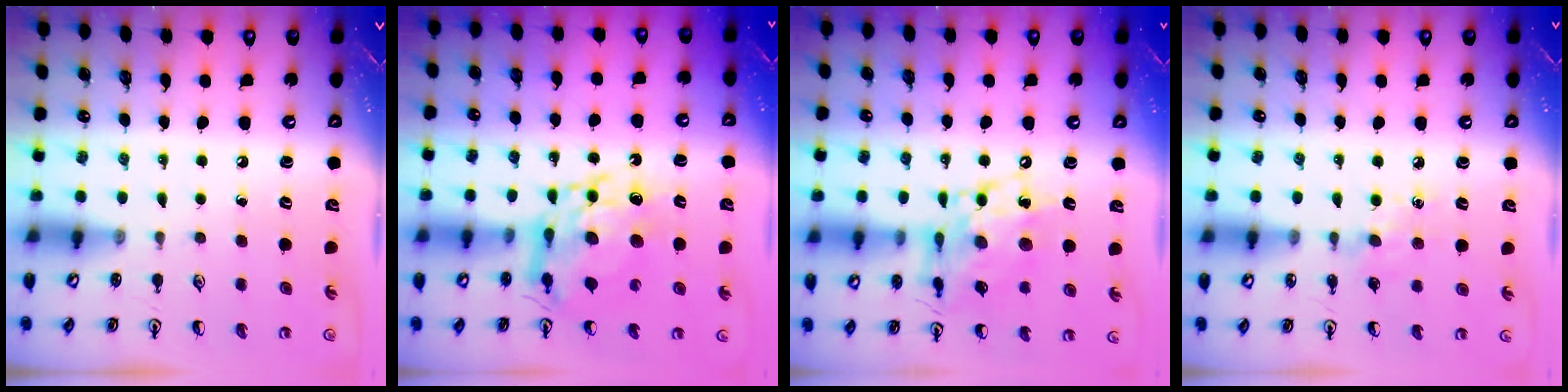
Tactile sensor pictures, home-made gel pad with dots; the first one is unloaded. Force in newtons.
{"total": 13.6, "press": 13.6, "slide": 1.5}
{"total": 13.0, "press": 12.9, "slide": 0.9}
{"total": 5.2, "press": 5.1, "slide": 0.9}